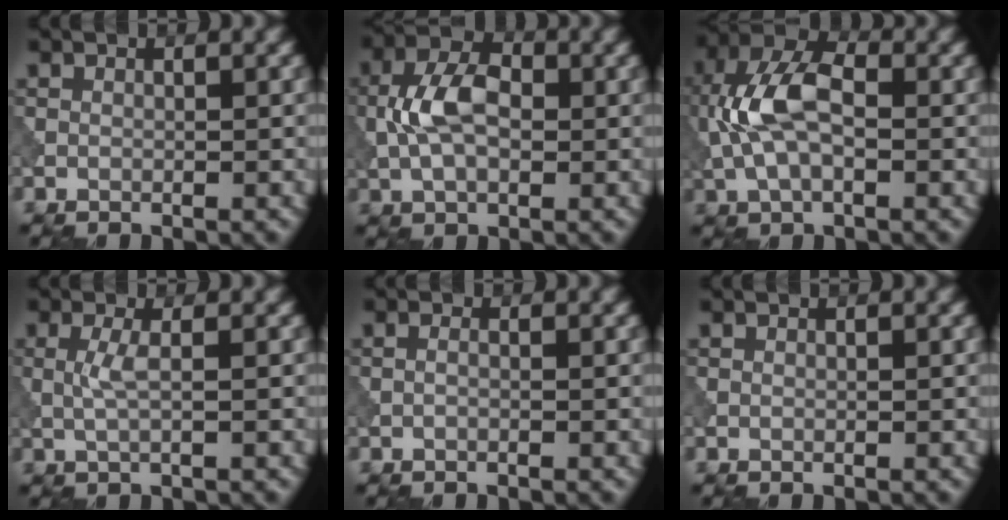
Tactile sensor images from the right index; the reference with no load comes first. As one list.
[{"total": 5.8, "force": [0.0, 3.5, 4.7], "torque": [-0.096, 0.009, -0.007]}, {"total": 7.4, "force": [-0.1, 4.0, 6.2], "torque": [-0.138, 0.015, -0.012]}, {"total": 1.7, "force": [0.1, 0.2, 1.7], "torque": [-0.037, 0.001, 0.001]}, {"total": 0.6, "force": [-0.3, 0.2, 0.5], "torque": [-0.007, -0.004, -0.009]}, {"total": 0.0}]